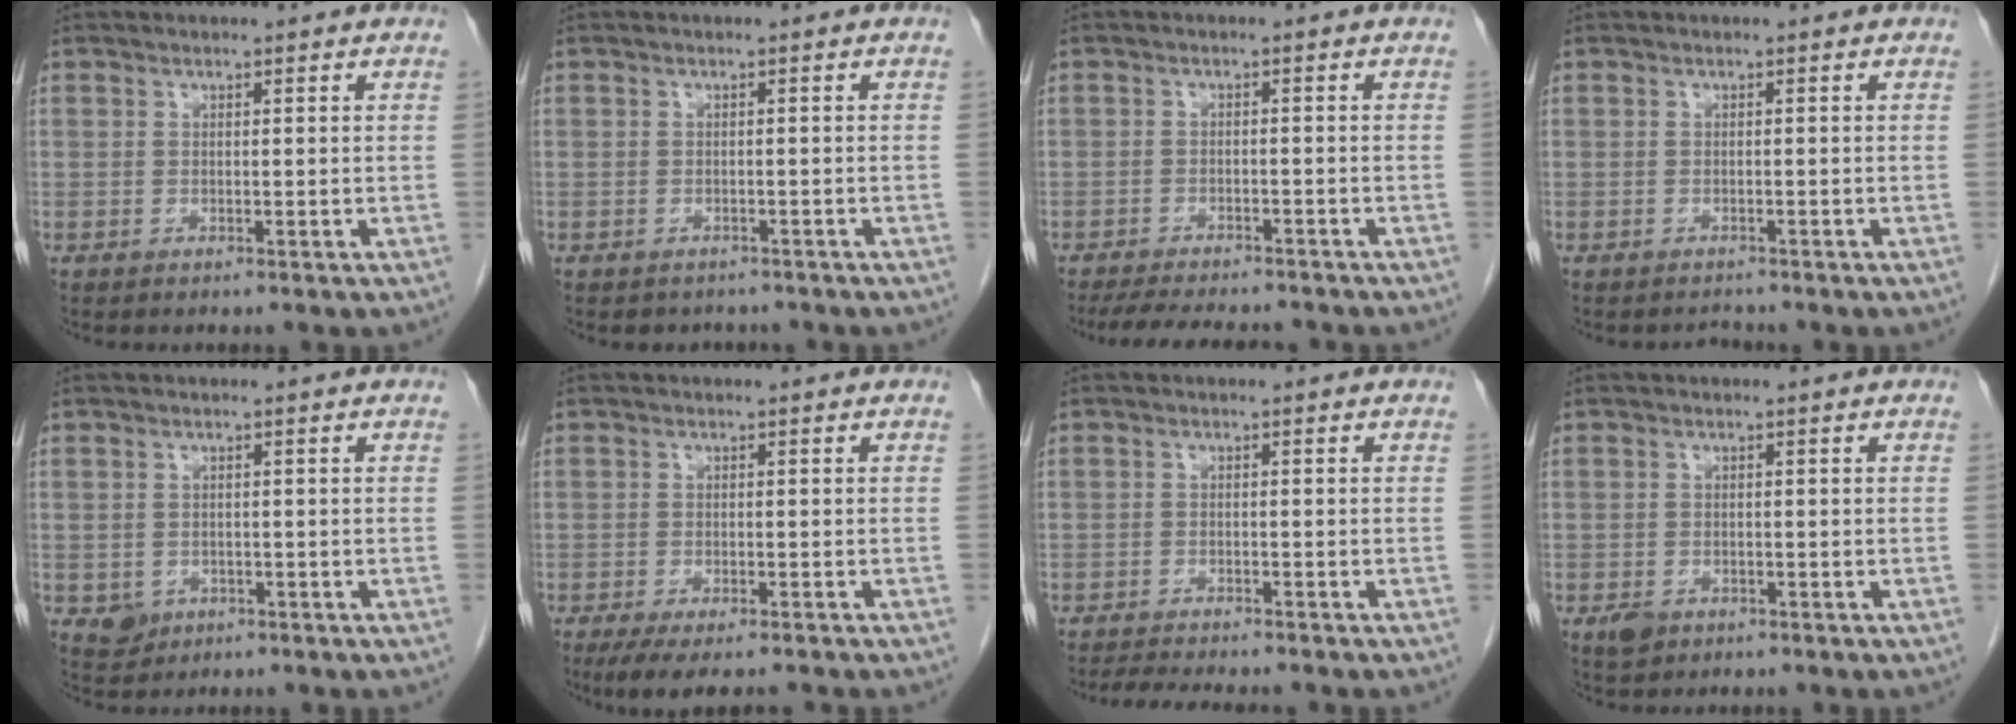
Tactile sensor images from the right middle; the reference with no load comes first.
{"total": 2.8, "force": [-2.3, 1.4, 0.2], "torque": [-0.006, 0.003, -0.030]}
{"total": 10.5, "force": [-9.4, 2.1, 4.1], "torque": [-0.068, -0.009, -0.129]}
{"total": 0.9, "force": [-0.8, 0.1, -0.3], "torque": [-0.001, -0.008, -0.012]}
{"total": 2.6, "force": [-1.0, 2.3, 0.8], "torque": [-0.011, 0.003, -0.007]}
{"total": 7.2, "force": [-5.9, 1.6, 3.9], "torque": [-0.051, -0.010, -0.089]}
{"total": 6.7, "force": [-6.1, 0.7, 2.8], "torque": [-0.043, -0.013, -0.090]}
{"total": 2.0, "force": [-1.2, 1.4, 0.9], "torque": [-0.016, 0.002, -0.014]}